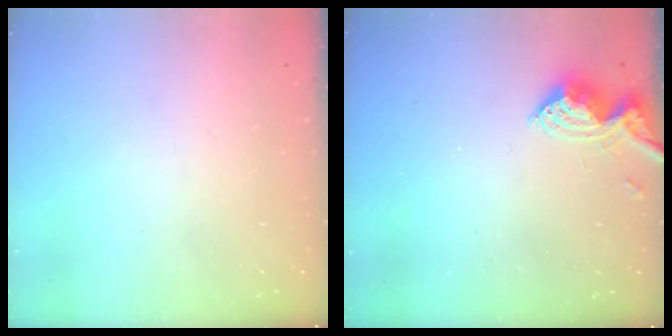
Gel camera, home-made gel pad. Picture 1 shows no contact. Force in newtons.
{"total": 7.3, "press": 7.3, "slide": 0.3}